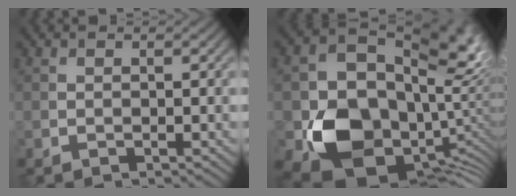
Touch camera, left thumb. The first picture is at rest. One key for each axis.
{"total": 17.5, "fx": -2.1, "fy": 13.8, "fz": 10.4, "tx": -0.195, "ty": -0.067, "tz": -0.016}